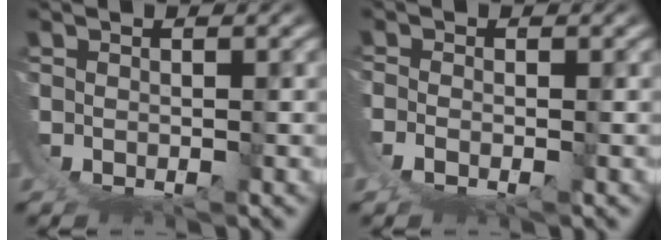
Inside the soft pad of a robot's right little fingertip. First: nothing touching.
{"total": 1.7, "force": [0.1, 0.8, 1.5], "torque": [-0.042, -0.010, 0.008]}